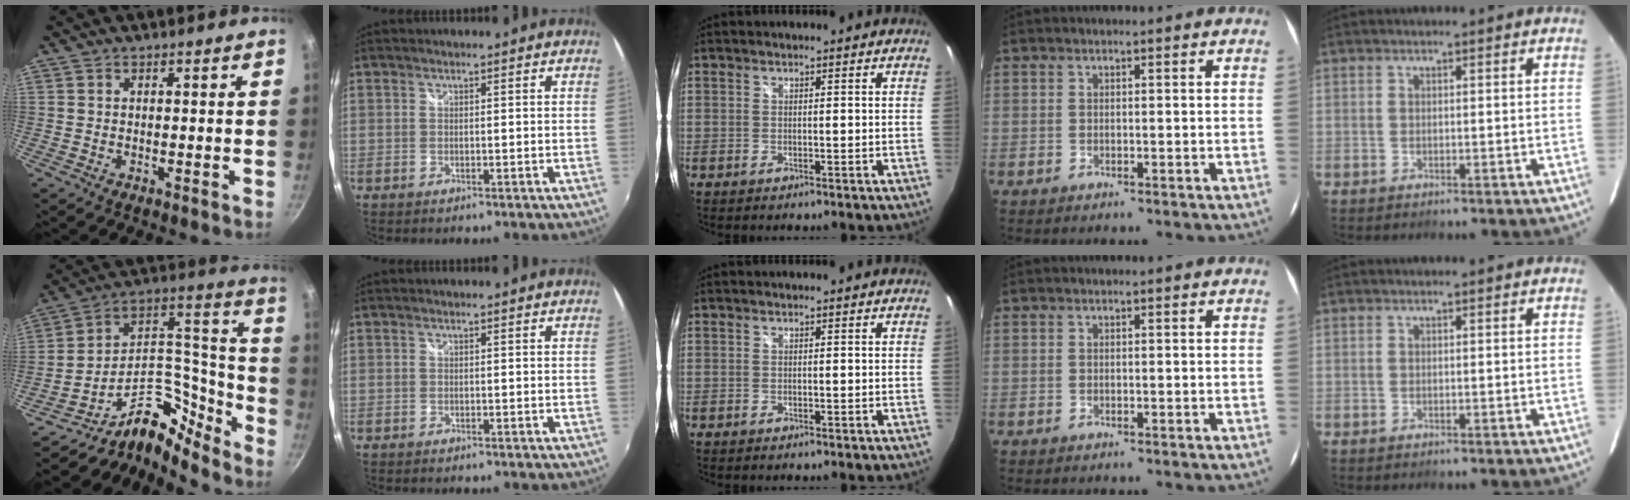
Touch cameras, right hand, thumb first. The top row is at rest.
{"thumb": {"total": 14.7, "force": [-13.0, 5.0, 4.4], "torque": [-0.011, 0.143, -0.241]}, "index": {"total": 0.8, "force": [-0.7, 0.3, 0.2], "torque": [-0.007, -0.002, -0.014]}}